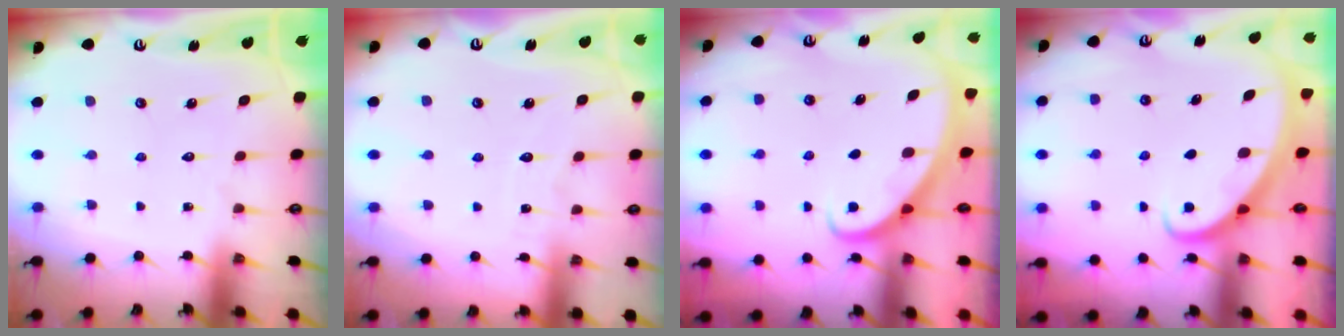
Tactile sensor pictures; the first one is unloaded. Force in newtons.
{"total": 2.2, "press": 2.1, "slide": 0.3}
{"total": 2.9, "press": 2.9, "slide": 0.2}
{"total": 2.7, "press": 2.7, "slide": 0.2}